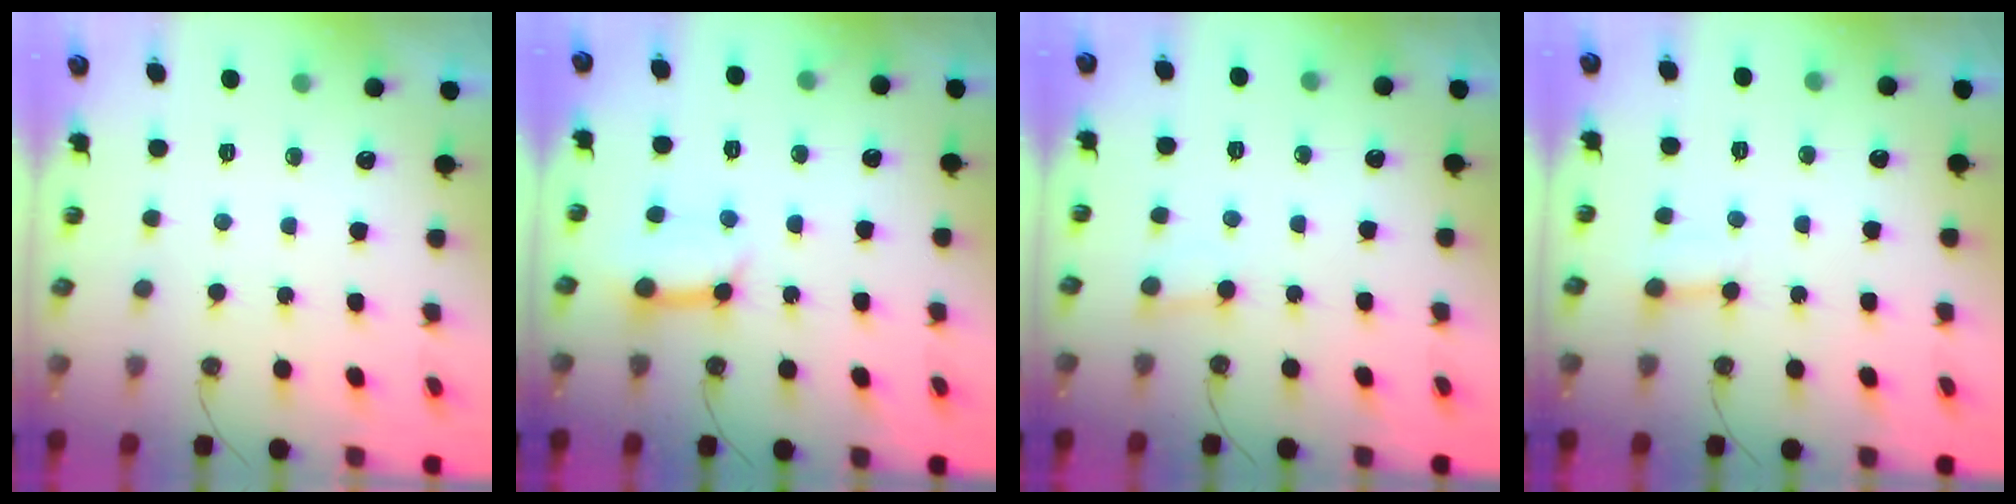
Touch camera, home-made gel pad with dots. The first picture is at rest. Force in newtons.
{"total": 10.5, "press": 10.4, "slide": 1.2}
{"total": 2.7, "press": 2.7, "slide": 0.2}
{"total": 3.8, "press": 3.7, "slide": 0.4}